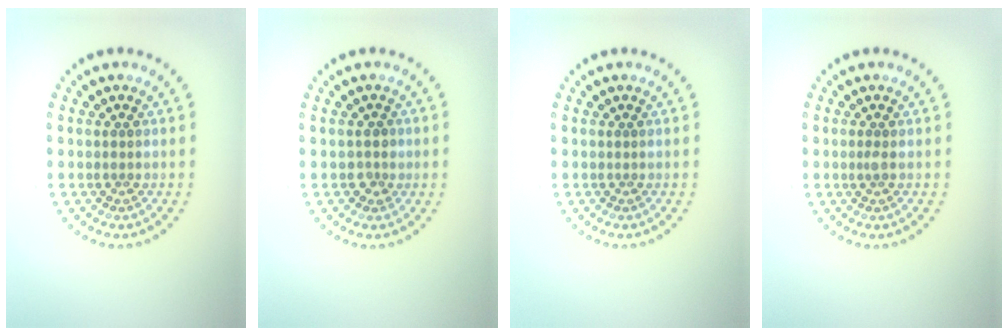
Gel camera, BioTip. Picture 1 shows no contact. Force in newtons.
{"total": 1.4, "press": 1.2, "slide": 0.7}
{"total": 0.0}
{"total": 0.6, "press": 0.5, "slide": 0.3}